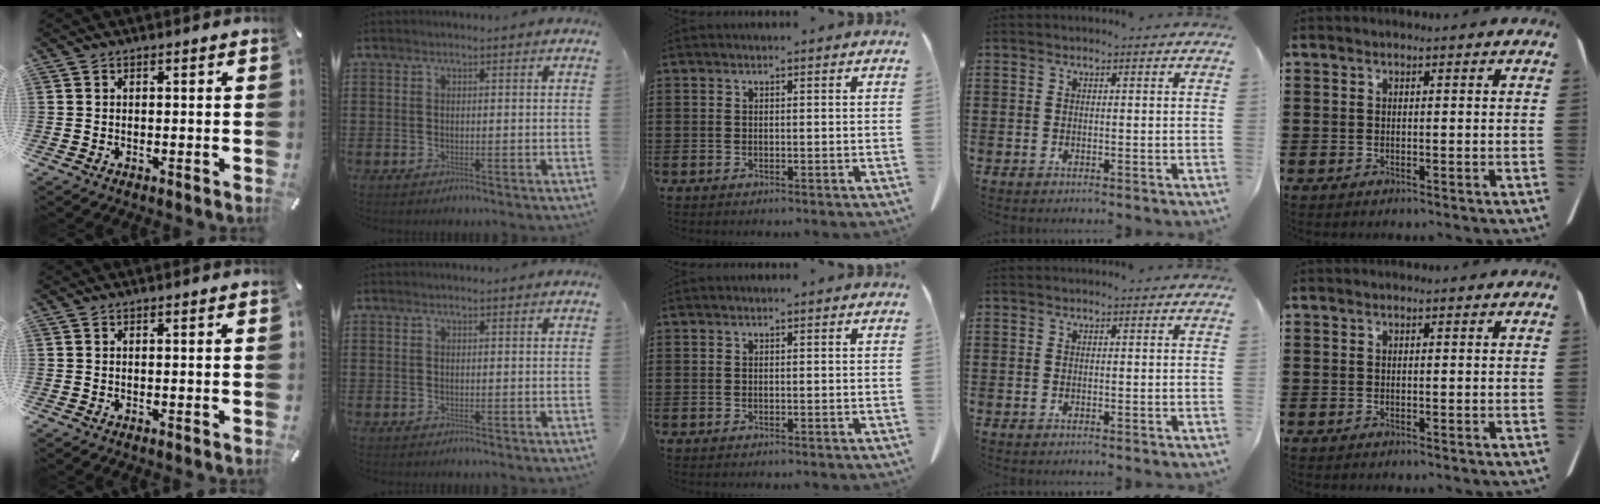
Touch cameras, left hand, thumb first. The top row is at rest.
{}